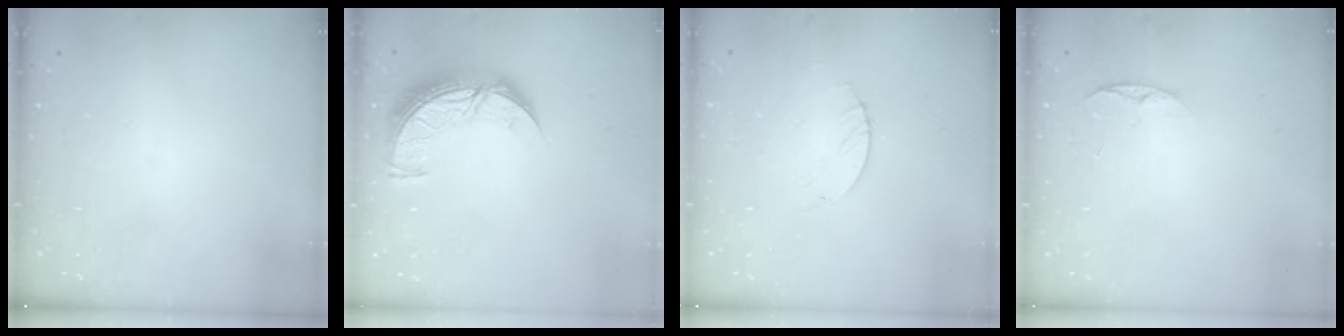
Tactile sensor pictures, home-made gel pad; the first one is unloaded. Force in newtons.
{"total": 10.7, "press": 10.6, "slide": 0.8}
{"total": 0.9, "press": 0.8, "slide": 0.2}
{"total": 4.5, "press": 4.5, "slide": 0.6}